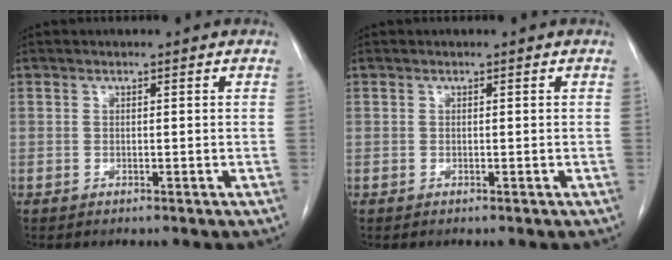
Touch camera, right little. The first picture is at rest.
{"total": 0.0}